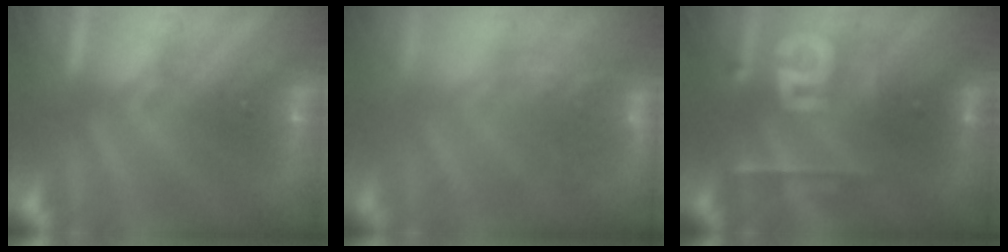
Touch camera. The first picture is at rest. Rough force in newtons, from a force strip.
{"total": 7.3}
{"total": 2.4}